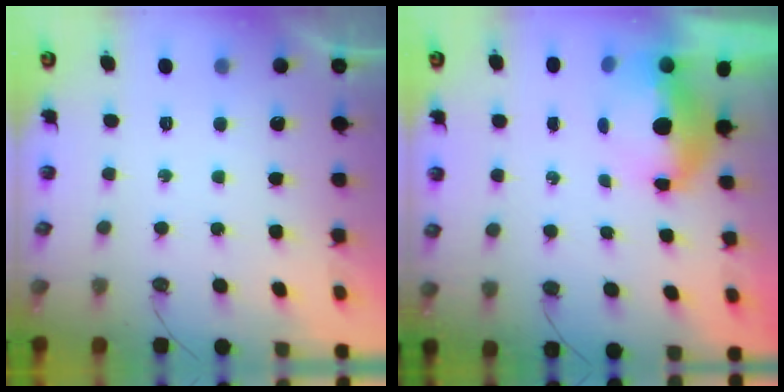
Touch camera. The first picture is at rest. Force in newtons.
{"total": 5.4, "press": 5.3, "slide": 0.6}